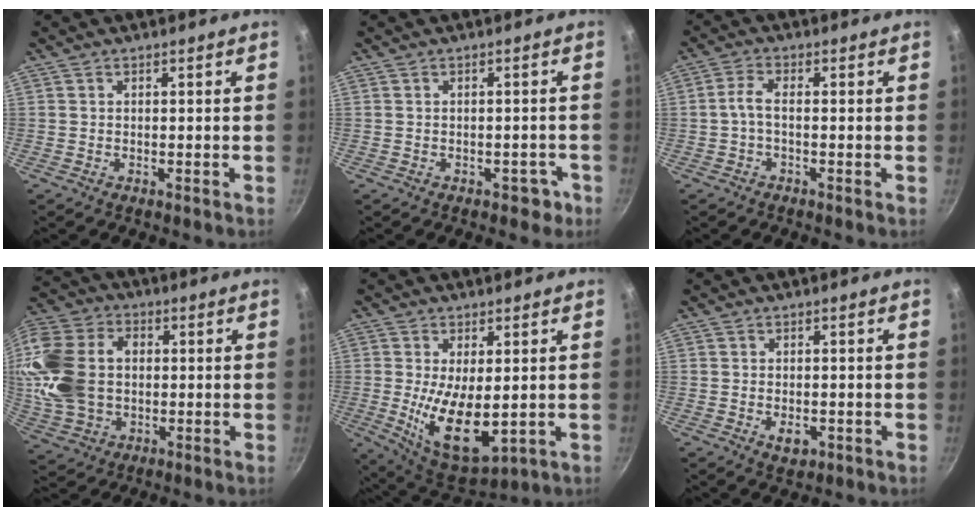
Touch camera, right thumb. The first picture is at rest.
{"total": 2.9, "force": [-1.4, 2.0, 1.5], "torque": [0.003, 0.022, -0.004]}
{"total": 3.0, "force": [-0.6, 1.2, 2.7], "torque": [-0.068, 0.013, -0.018]}
{"total": 18.6, "force": [1.0, 13.7, 12.5], "torque": [-0.238, 0.018, 0.021]}
{"total": 13.1, "force": [-0.6, 6.1, 11.6], "torque": [-0.190, -0.022, 0.007]}
{"total": 3.2, "force": [-0.9, 2.0, 2.3], "torque": [-0.029, 0.000, -0.007]}